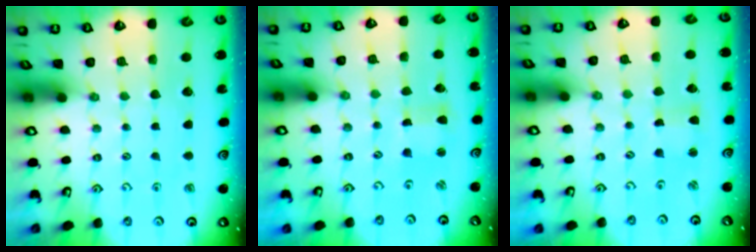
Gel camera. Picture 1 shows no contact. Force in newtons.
{"total": 0.8, "press": 0.8, "slide": 0.2}
{"total": 1.7, "press": 1.7, "slide": 0.2}